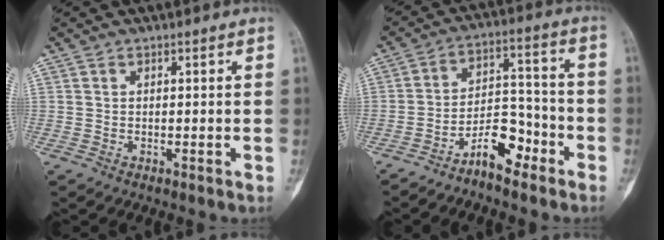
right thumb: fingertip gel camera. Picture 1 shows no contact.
{"total": 8.4, "force": [-5.7, 3.7, 5.0], "torque": [-0.074, 0.069, -0.105]}